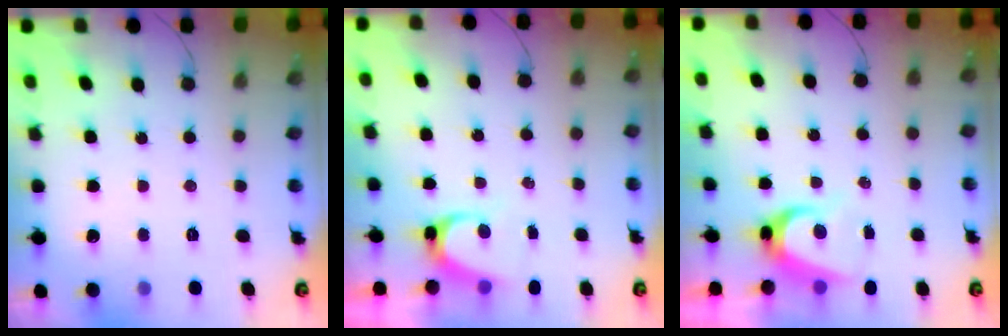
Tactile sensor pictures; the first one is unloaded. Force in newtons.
{"total": 3.3, "press": 3.3, "slide": 0.3}
{"total": 5.8, "press": 5.8, "slide": 0.6}